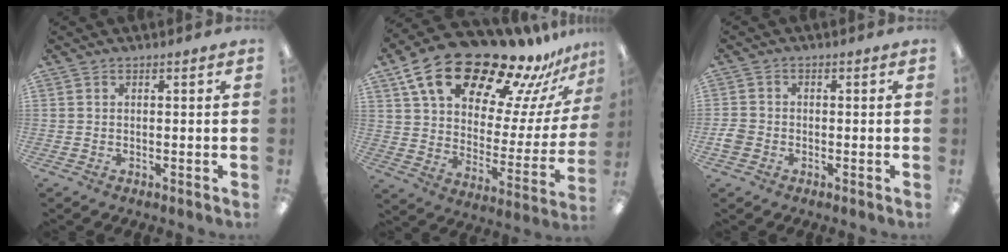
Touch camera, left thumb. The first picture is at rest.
{"total": 23.4, "force": [17.9, 8.7, 12.4], "torque": [-0.198, -0.130, 0.299]}
{"total": 3.0, "force": [-1.2, 2.4, 1.2], "torque": [-0.017, 0.008, -0.021]}